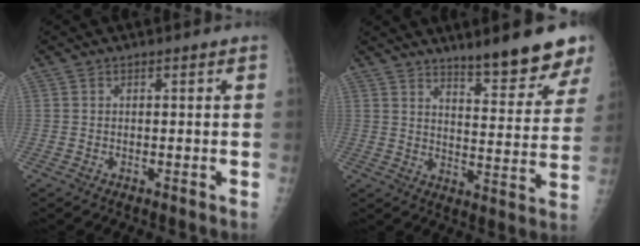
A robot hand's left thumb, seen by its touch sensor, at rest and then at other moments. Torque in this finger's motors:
{"motor_torque": [0.14, 0.08, 0.01, -0.33, 0.08]}